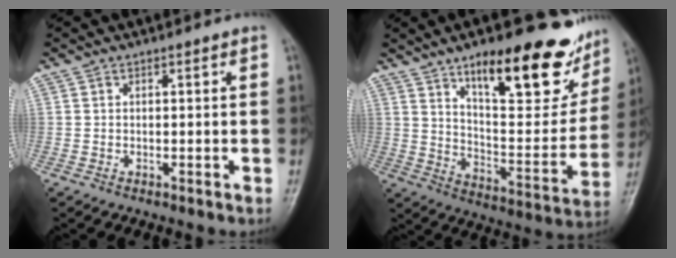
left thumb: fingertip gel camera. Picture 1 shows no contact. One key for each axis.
{"total": 24.4, "fx": 14.9, "fy": 8.8, "fz": 17.3, "tx": -0.189, "ty": -0.064, "tz": 0.225}